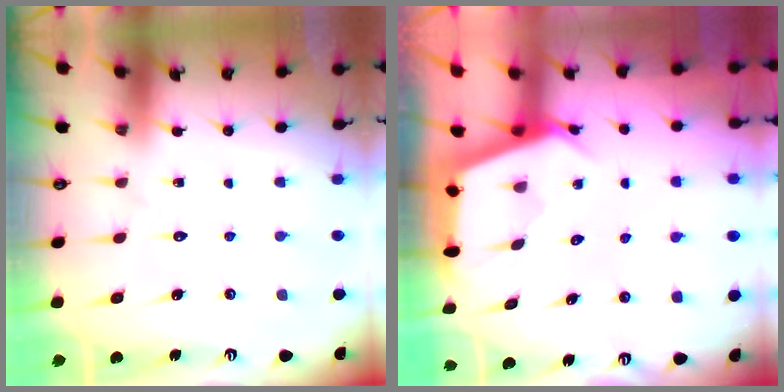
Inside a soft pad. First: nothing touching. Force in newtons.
{"total": 2.7, "press": 2.7, "slide": 0.3}